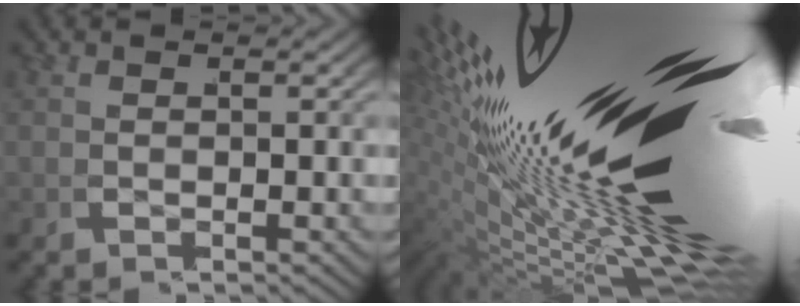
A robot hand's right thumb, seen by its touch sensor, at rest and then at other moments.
{"total": 19.1, "force": [0.7, 8.7, 17.0], "torque": [-0.226, -0.015, 0.021]}